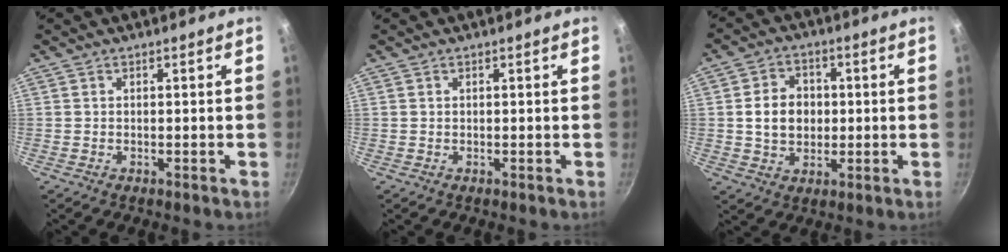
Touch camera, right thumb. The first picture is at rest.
{"total": 0.0}
{"total": 8.4, "force": [0.3, 6.8, 5.0], "torque": [-0.059, 0.010, 0.001]}